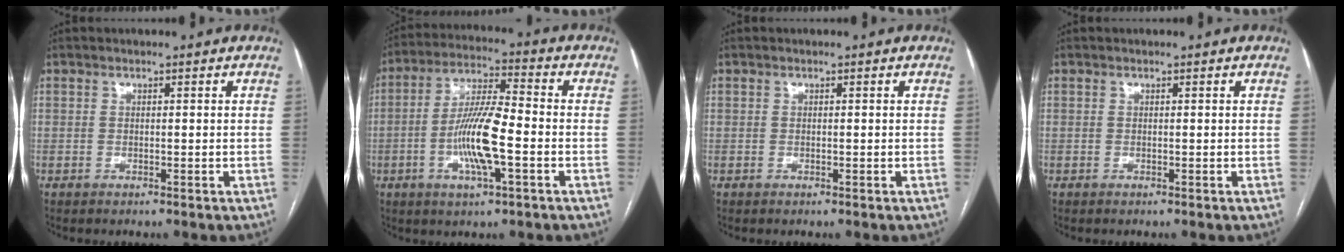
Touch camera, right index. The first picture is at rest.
{"total": 11.4, "force": [-2.9, 1.8, 10.8], "torque": [-0.213, 0.002, -0.055]}
{"total": 0.0}
{"total": 0.0}